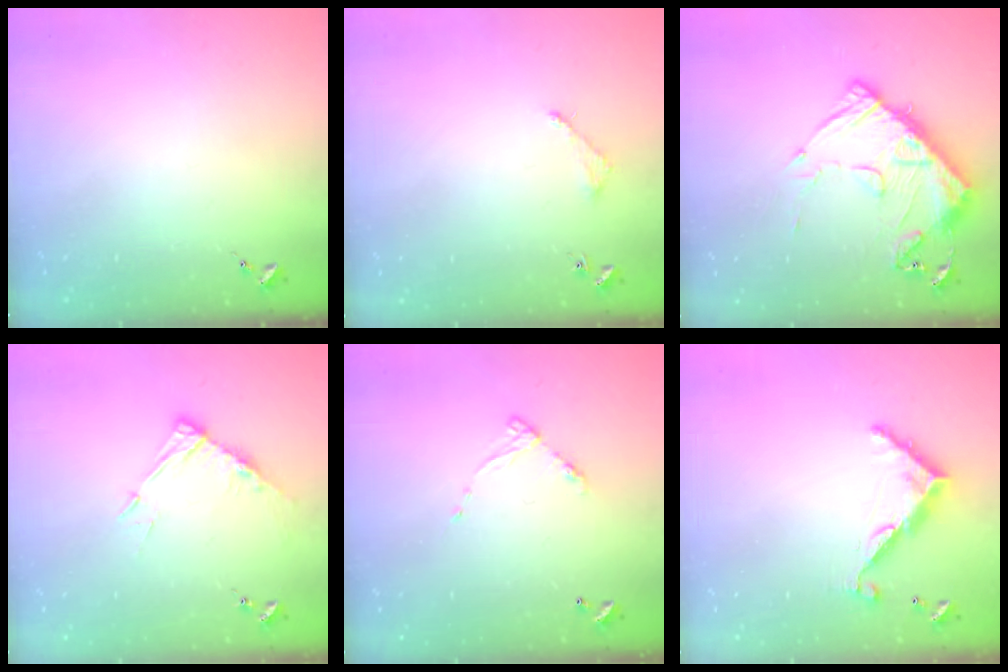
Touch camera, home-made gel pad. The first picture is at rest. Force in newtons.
{"total": 3.0, "press": 3.0, "slide": 0.4}
{"total": 14.8, "press": 14.7, "slide": 1.5}
{"total": 9.1, "press": 9.1, "slide": 0.7}
{"total": 5.9, "press": 5.9, "slide": 0.4}
{"total": 9.2, "press": 9.2, "slide": 0.6}